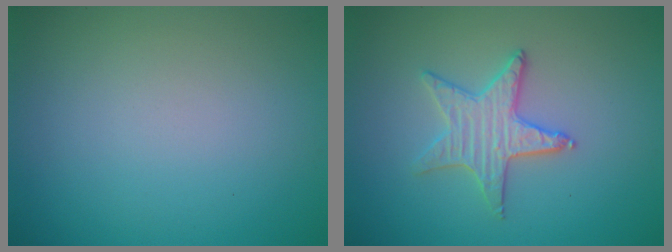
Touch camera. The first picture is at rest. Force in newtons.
{"total": 2.4, "press": 2.4, "slide": 0.2}